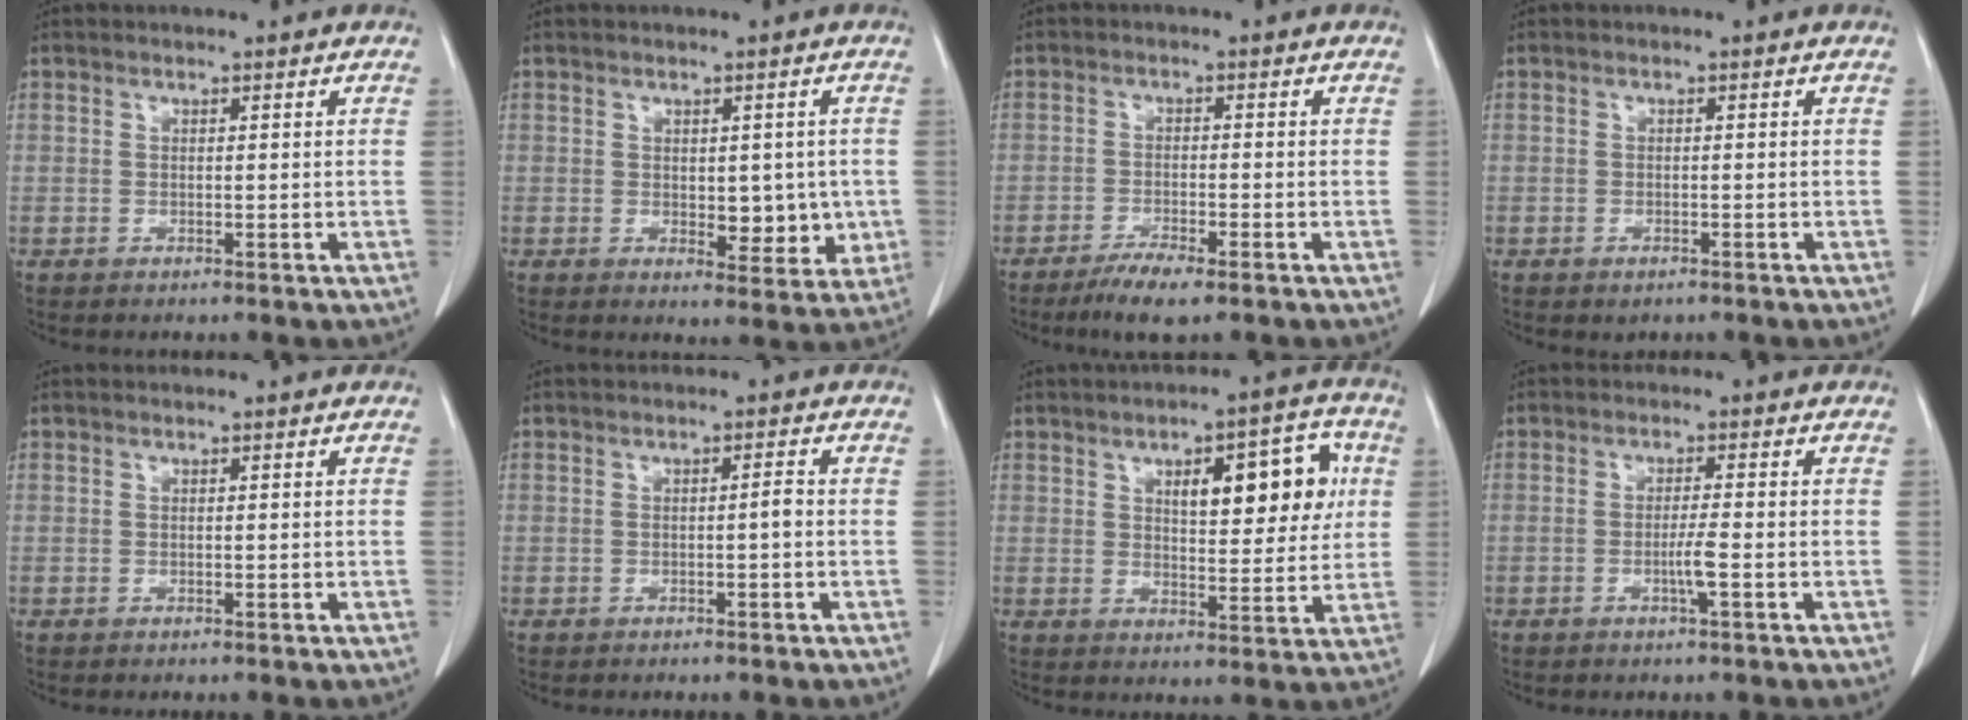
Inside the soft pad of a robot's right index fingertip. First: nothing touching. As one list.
[{"total": 6.0, "force": [-0.3, 3.3, 5.0], "torque": [-0.049, -0.005, 0.007]}, {"total": 4.8, "force": [-3.4, 0.5, 3.4], "torque": [-0.066, -0.011, -0.060]}, {"total": 0.9, "force": [-0.6, 0.6, 0.4], "torque": [-0.010, -0.001, -0.002]}, {"total": 0.0}, {"total": 1.2, "force": [-0.3, 0.0, 1.2], "torque": [-0.018, 0.002, -0.005]}, {"total": 11.4, "force": [3.5, 3.9, 10.1], "torque": [-0.134, 0.020, 0.051]}, {"total": 2.6, "force": [-0.9, -0.4, 2.4], "torque": [-0.044, -0.004, -0.018]}]